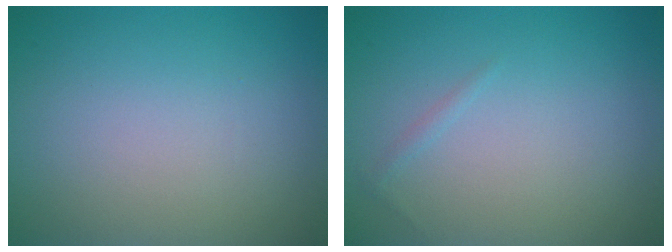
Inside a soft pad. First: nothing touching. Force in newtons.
{"total": 0.5, "press": 0.5, "slide": 0.0}